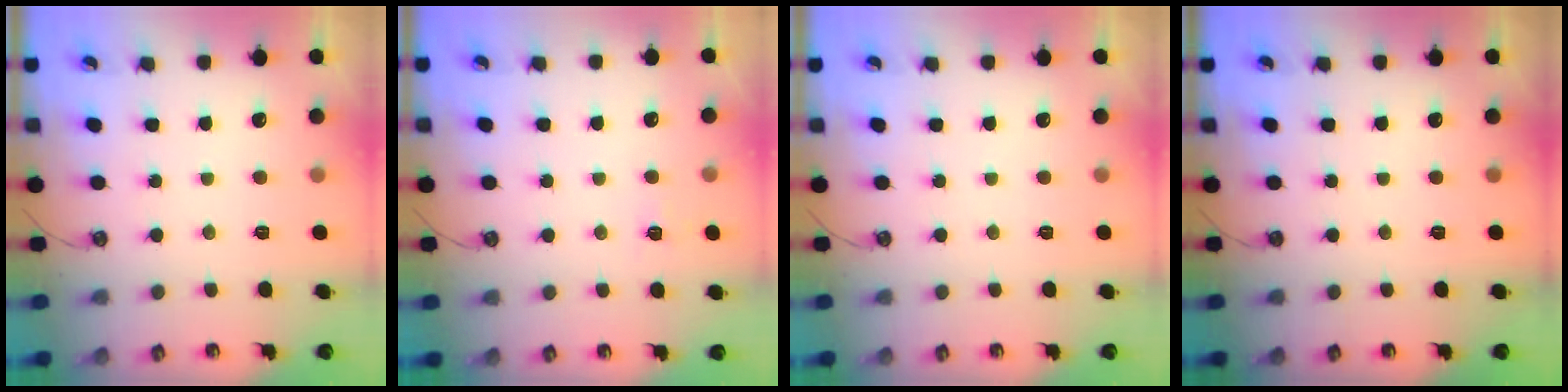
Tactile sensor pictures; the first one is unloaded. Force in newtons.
{"total": 2.7, "press": 2.7, "slide": 0.3}
{"total": 0.0}
{"total": 0.0}